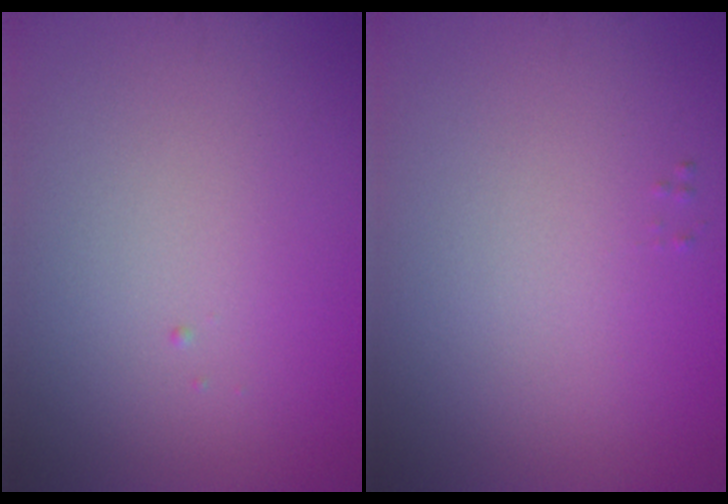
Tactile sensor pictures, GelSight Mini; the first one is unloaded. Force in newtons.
{"total": 0.0}